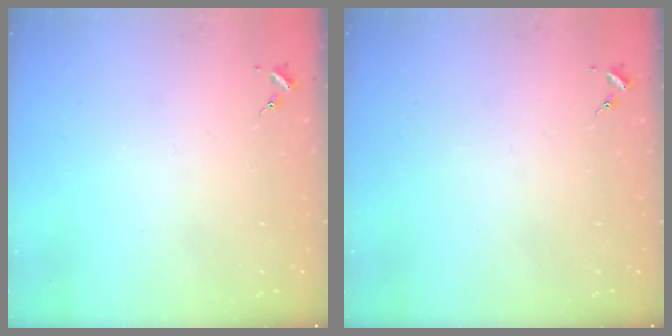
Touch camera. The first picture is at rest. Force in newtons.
{"total": 0.0}